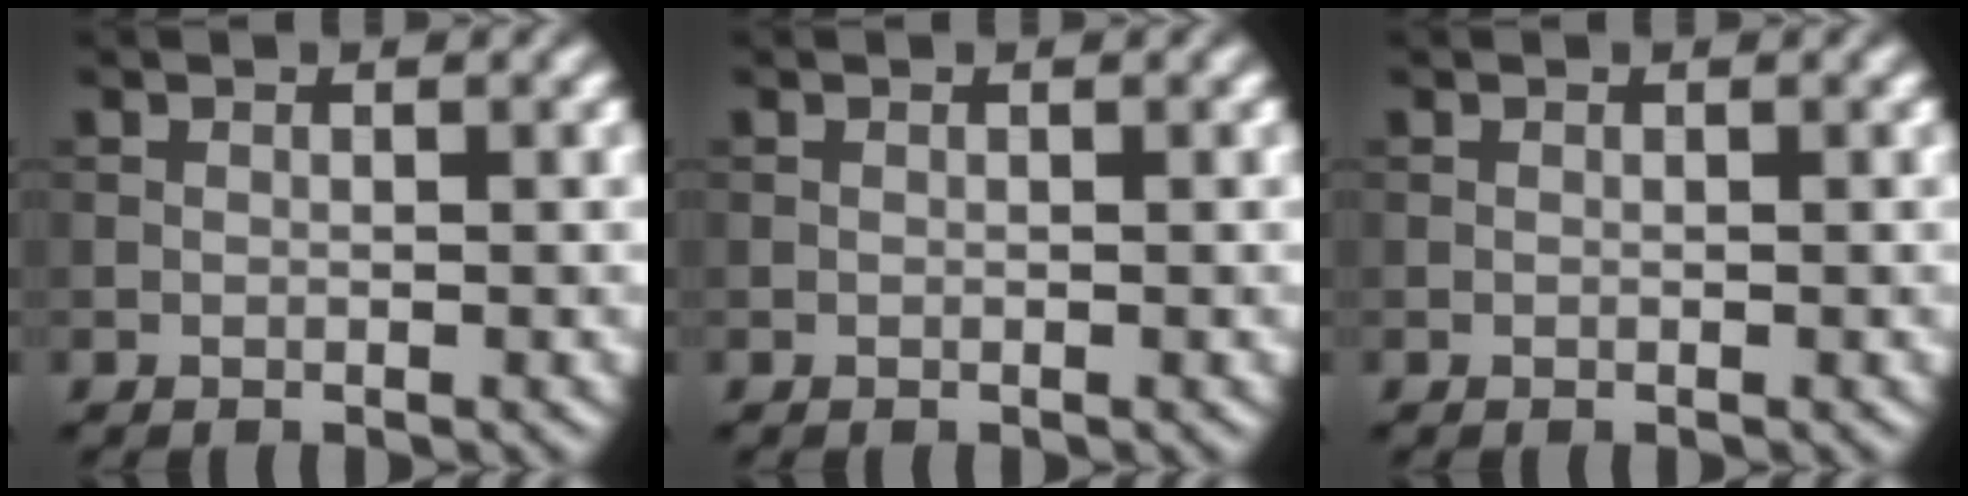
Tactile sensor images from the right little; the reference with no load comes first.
{"total": 0.0}
{"total": 0.0}